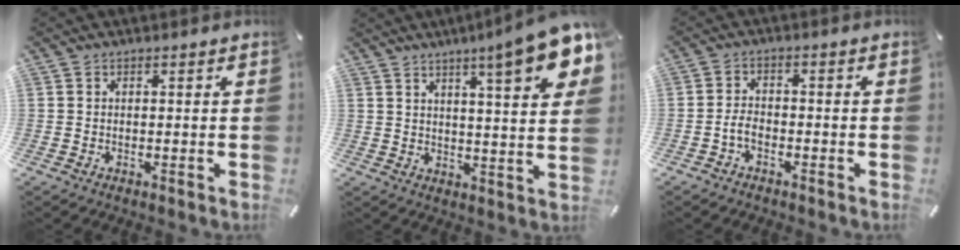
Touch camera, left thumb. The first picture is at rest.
{"total": 13.2, "force": [8.0, 2.3, 10.1], "torque": [-0.145, -0.044, 0.125]}
{"total": 3.5, "force": [-1.8, 2.2, 2.2], "torque": [-0.053, 0.007, -0.036]}